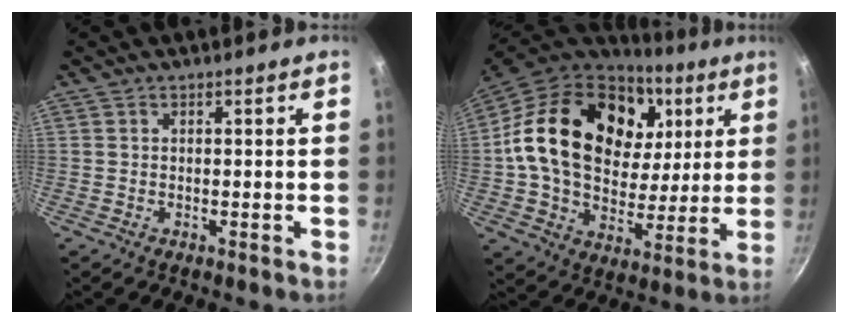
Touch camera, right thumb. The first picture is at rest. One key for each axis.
{"total": 28.5, "fx": 8.4, "fy": 19.6, "fz": 19.0, "tx": -0.313, "ty": -0.002, "tz": 0.141}